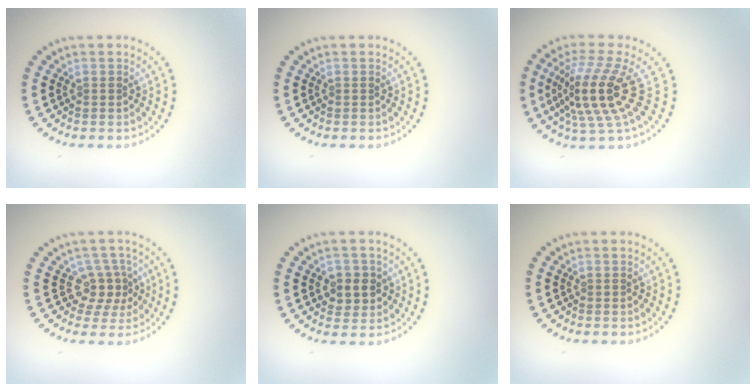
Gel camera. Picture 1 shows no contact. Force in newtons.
{"total": 0.0}
{"total": 5.2, "press": 3.9, "slide": 3.5}
{"total": 2.6, "press": 1.9, "slide": 1.8}
{"total": 2.7, "press": 2.6, "slide": 0.8}
{"total": 0.0}